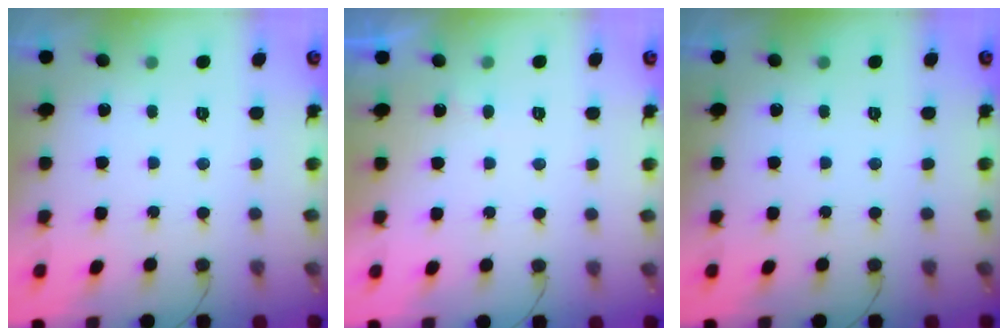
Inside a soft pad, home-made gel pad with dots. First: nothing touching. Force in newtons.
{"total": 2.6, "press": 2.6, "slide": 0.3}
{"total": 0.0}